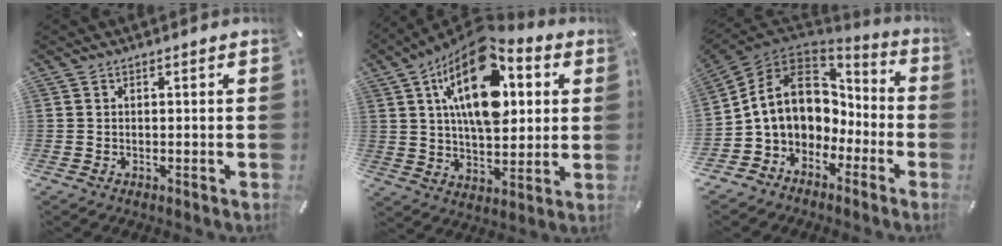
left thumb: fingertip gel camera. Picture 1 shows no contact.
{"total": 20.5, "force": [7.7, 11.3, 15.3], "torque": [-0.264, -0.029, 0.128]}
{"total": 13.6, "force": [1.1, 11.4, 7.4], "torque": [-0.167, -0.003, 0.018]}